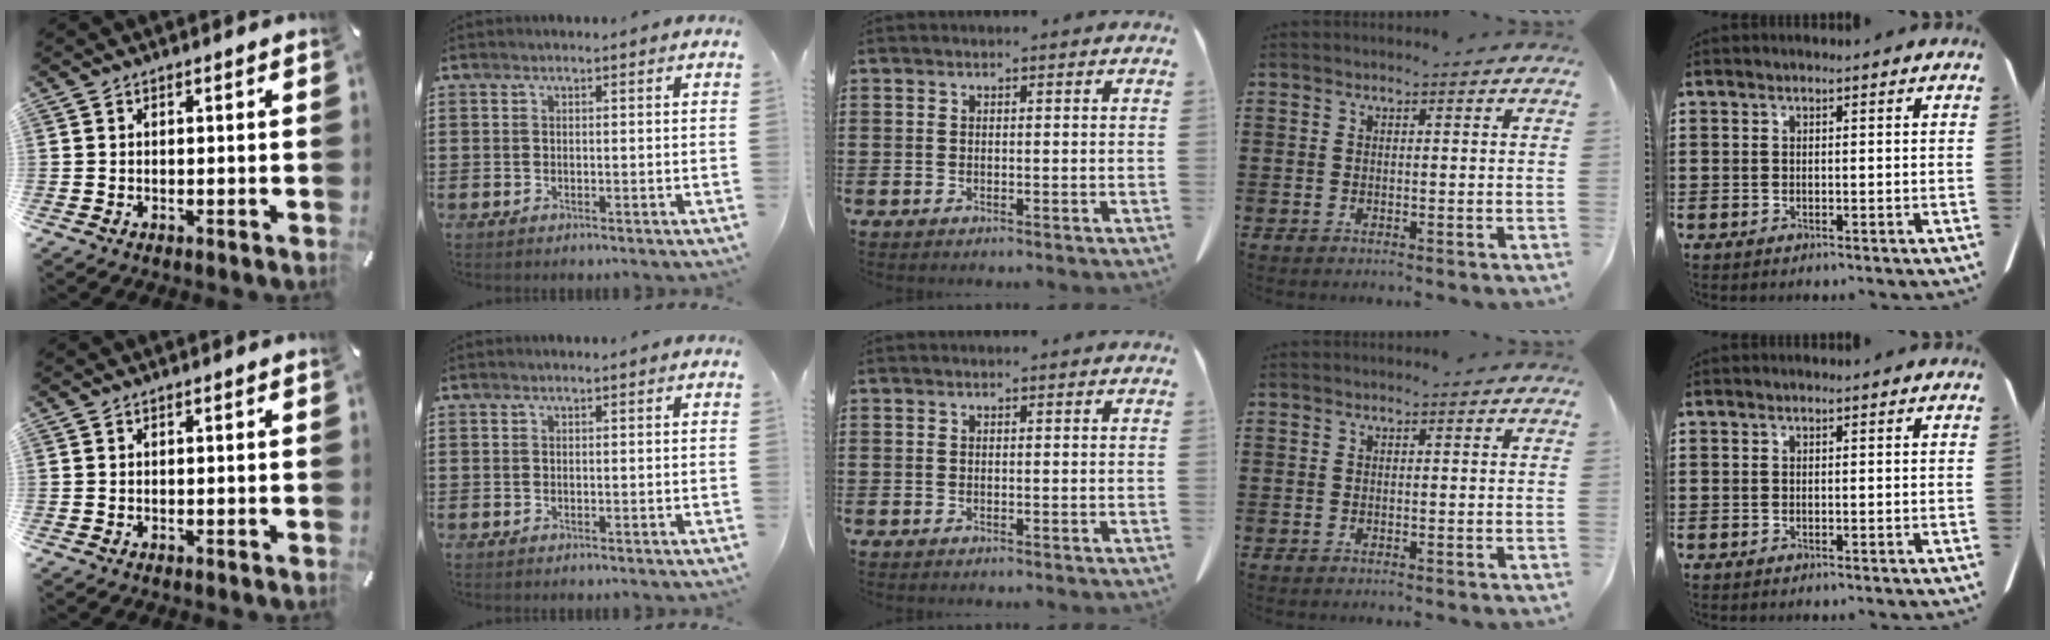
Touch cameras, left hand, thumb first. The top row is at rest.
{}